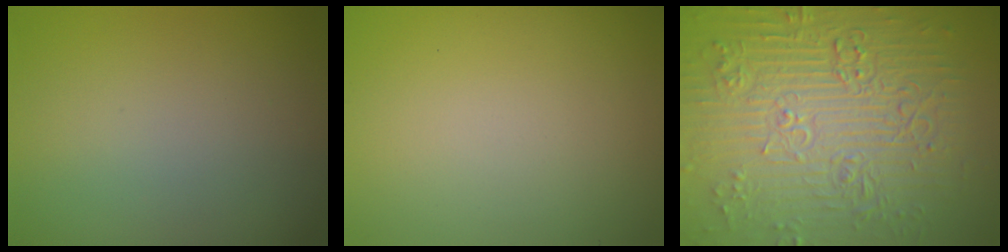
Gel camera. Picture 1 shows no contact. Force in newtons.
{"total": 0.0}
{"total": 11.0, "press": 7.5, "slide": 8.0}